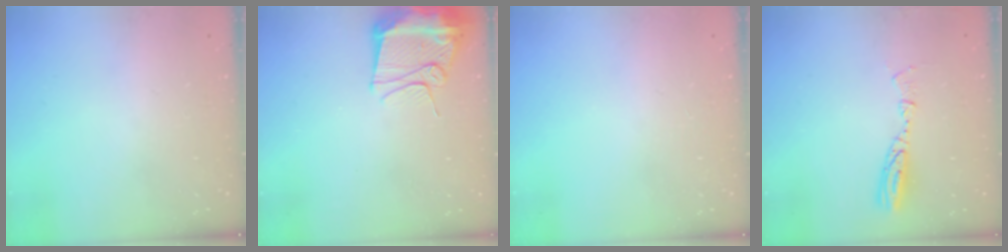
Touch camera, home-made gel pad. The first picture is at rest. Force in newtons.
{"total": 13.4, "press": 13.4, "slide": 1.3}
{"total": 0.0}
{"total": 8.0, "press": 8.0, "slide": 0.7}